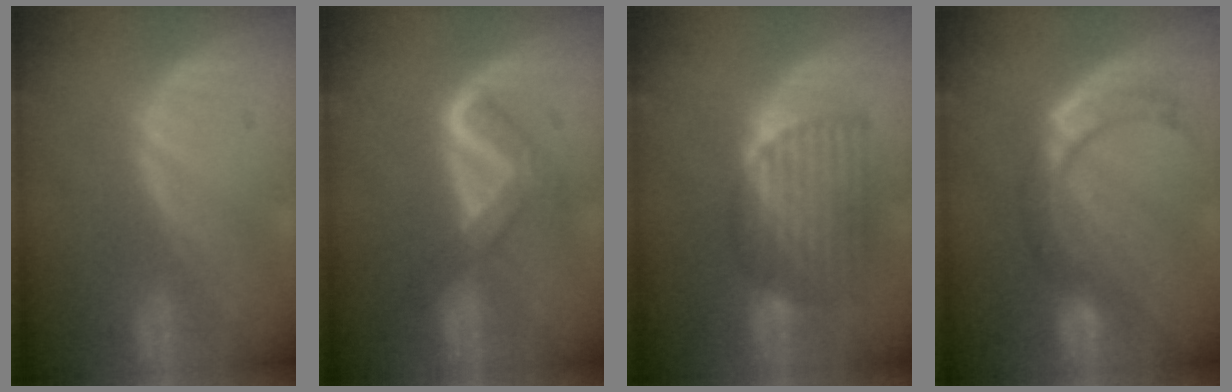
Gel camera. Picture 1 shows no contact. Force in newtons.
{"total": 5.1, "press": 5.1, "slide": 0.6}
{"total": 7.4, "press": 7.3, "slide": 0.9}
{"total": 8.2, "press": 7.2, "slide": 3.8}